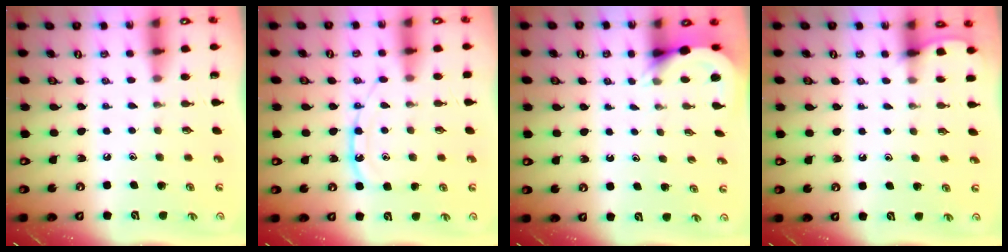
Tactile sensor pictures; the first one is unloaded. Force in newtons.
{"total": 11.6, "press": 11.6, "slide": 1.0}
{"total": 3.5, "press": 3.5, "slide": 0.3}
{"total": 2.1, "press": 2.1, "slide": 0.3}